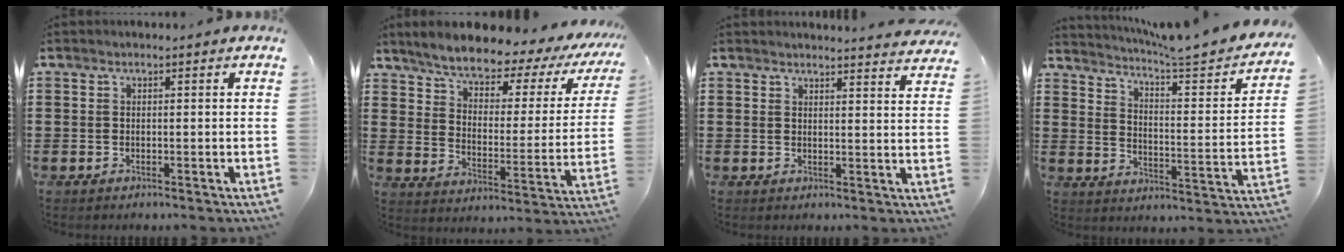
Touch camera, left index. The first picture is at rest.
{"total": 5.8, "force": [5.2, 1.1, 2.3], "torque": [-0.075, -0.041, 0.082]}
{"total": 2.9, "force": [2.9, -0.5, 0.1], "torque": [-0.004, -0.017, 0.051]}
{"total": 5.1, "force": [4.4, -0.5, 2.4], "torque": [-0.063, -0.041, 0.065]}